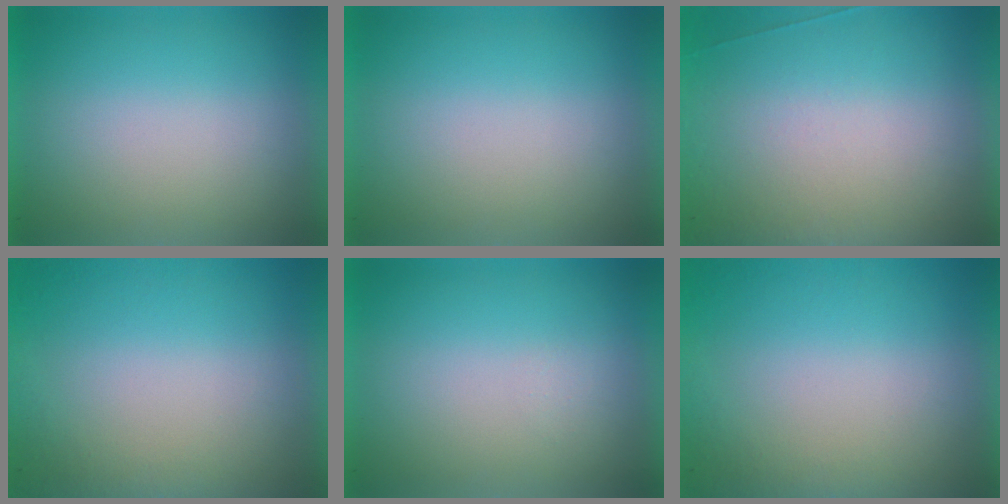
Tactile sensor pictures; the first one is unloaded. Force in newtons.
{"total": 0.0}
{"total": 6.8}
{"total": 4.9}
{"total": 1.3}
{"total": 4.9}